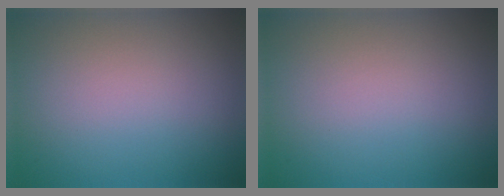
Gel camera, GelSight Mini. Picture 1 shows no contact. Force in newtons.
{"total": 0.0}